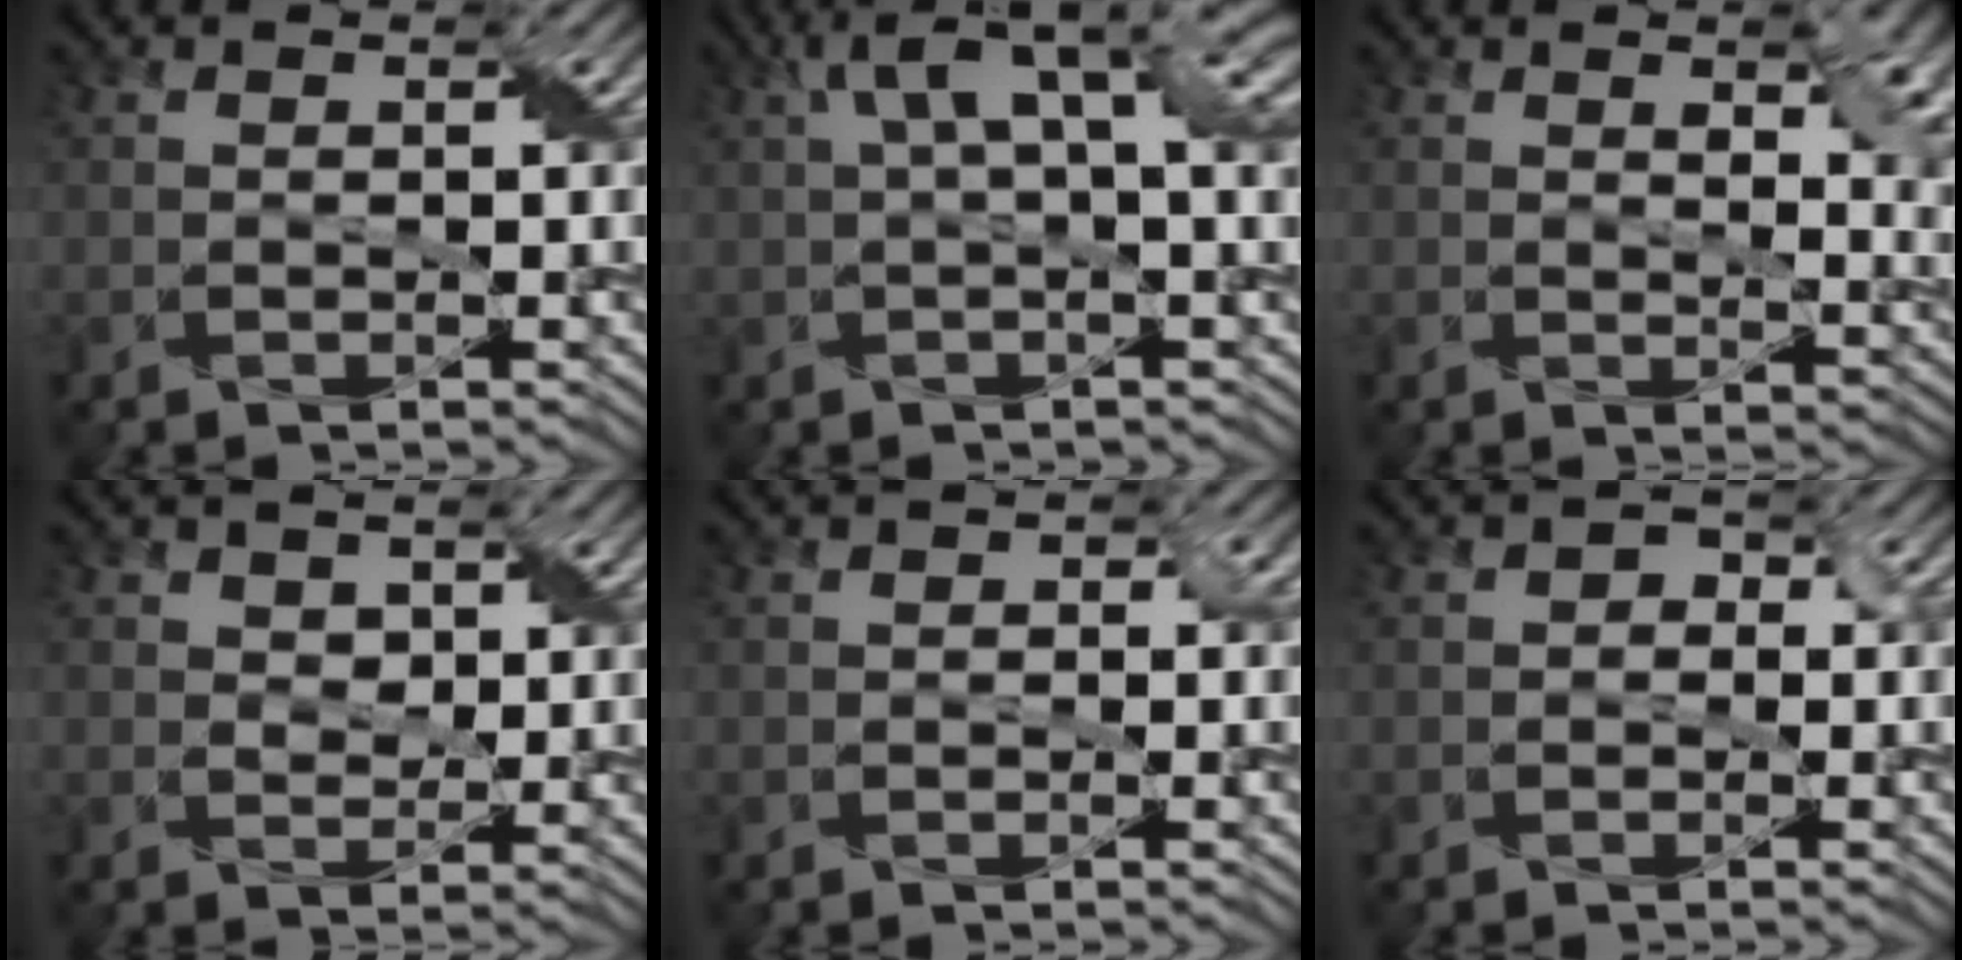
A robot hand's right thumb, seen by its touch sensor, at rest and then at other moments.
{"total": 9.9, "force": [3.2, 2.9, 8.9], "torque": [-0.164, 0.022, 0.054]}
{"total": 7.9, "force": [3.2, 3.7, 6.2], "torque": [-0.084, -0.013, 0.061]}
{"total": 2.7, "force": [1.4, 1.9, 1.2], "torque": [-0.034, -0.002, 0.018]}
{"total": 0.7, "force": [-0.1, 0.7, 0.2], "torque": [-0.003, -0.004, -0.005]}
{"total": 1.4, "force": [-0.2, 1.3, 0.5], "torque": [-0.005, 0.000, -0.008]}